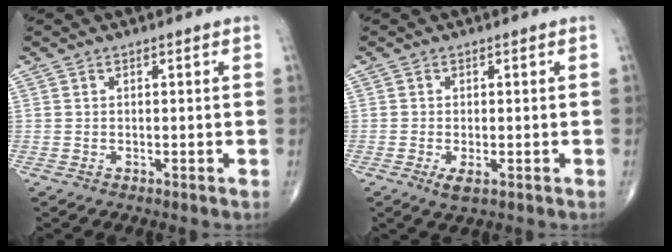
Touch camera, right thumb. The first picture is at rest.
{"total": 2.6, "force": [-1.0, 1.0, 2.1], "torque": [-0.041, -0.005, -0.018]}